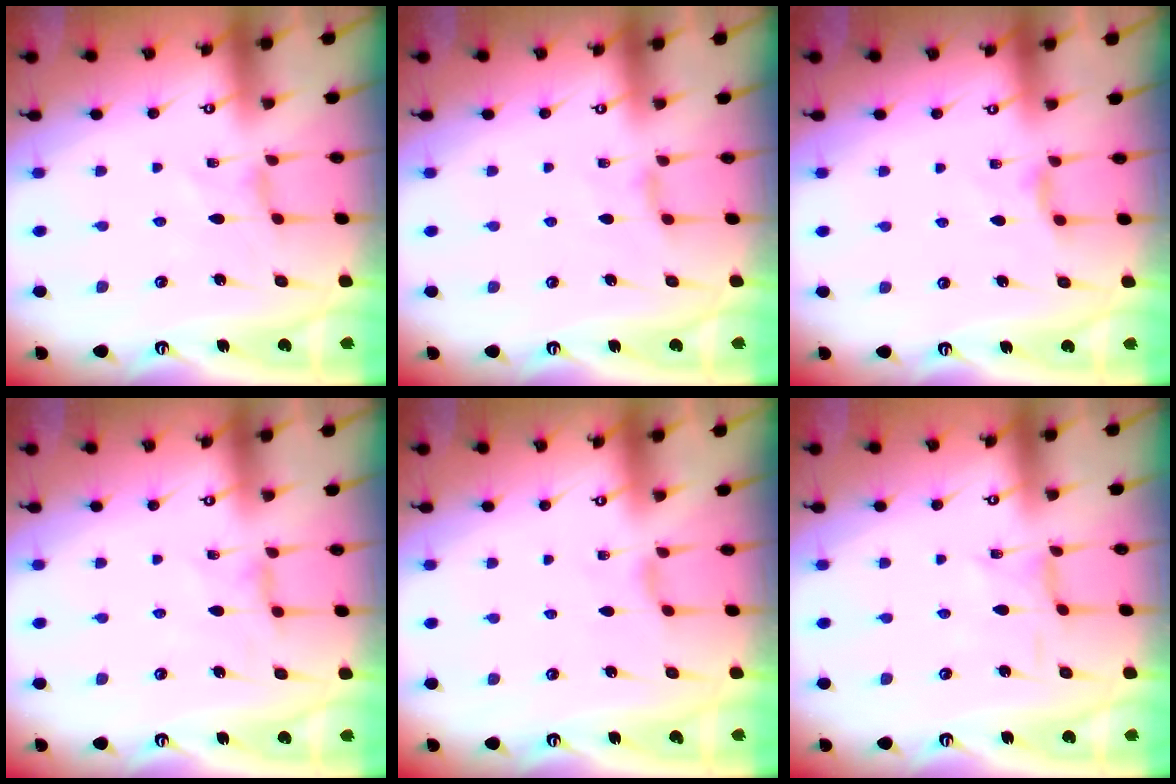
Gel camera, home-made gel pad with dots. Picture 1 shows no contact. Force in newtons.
{"total": 3.0, "press": 2.9, "slide": 0.6}
{"total": 4.6, "press": 4.5, "slide": 0.7}
{"total": 2.5, "press": 2.5, "slide": 0.5}
{"total": 2.4, "press": 2.4, "slide": 0.4}
{"total": 0.6, "press": 0.5, "slide": 0.2}